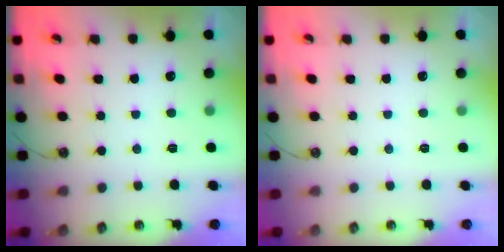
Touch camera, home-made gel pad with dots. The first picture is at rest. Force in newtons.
{"total": 0.0}